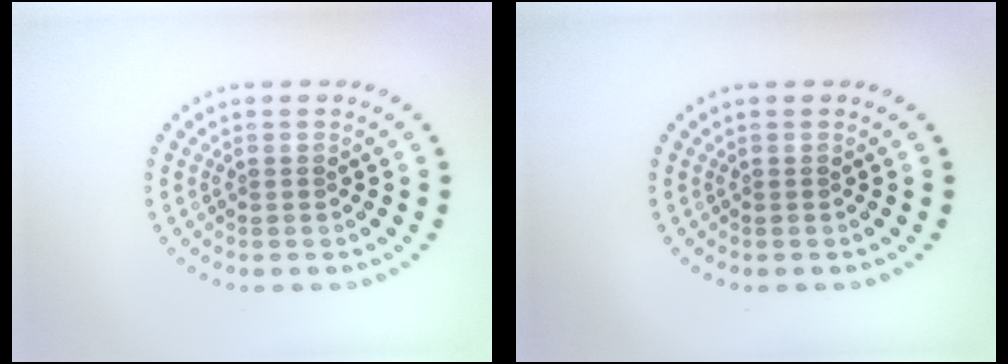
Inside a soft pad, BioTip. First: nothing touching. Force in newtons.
{"total": 0.0}